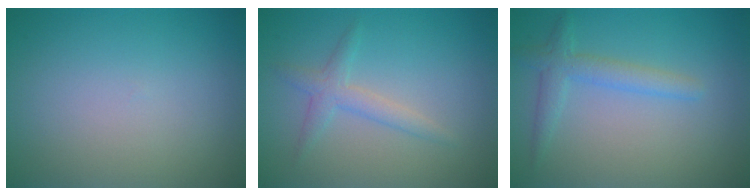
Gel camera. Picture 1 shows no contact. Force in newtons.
{"total": 2.0, "press": 2.0, "slide": 0.0}
{"total": 2.4, "press": 2.4, "slide": 0.2}